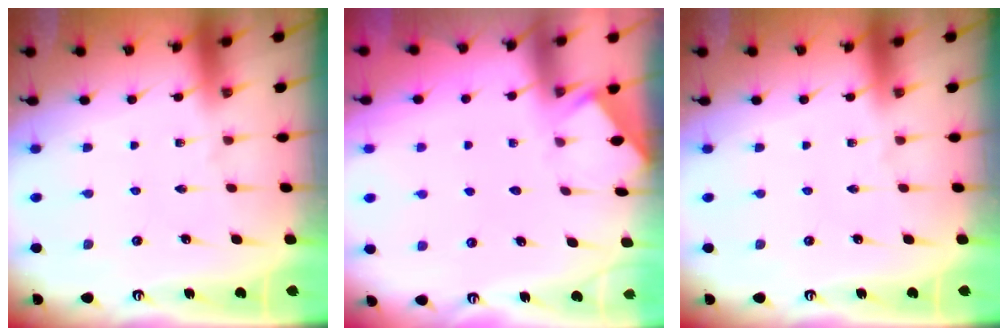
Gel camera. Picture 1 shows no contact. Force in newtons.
{"total": 1.9, "press": 1.9, "slide": 0.3}
{"total": 0.0}